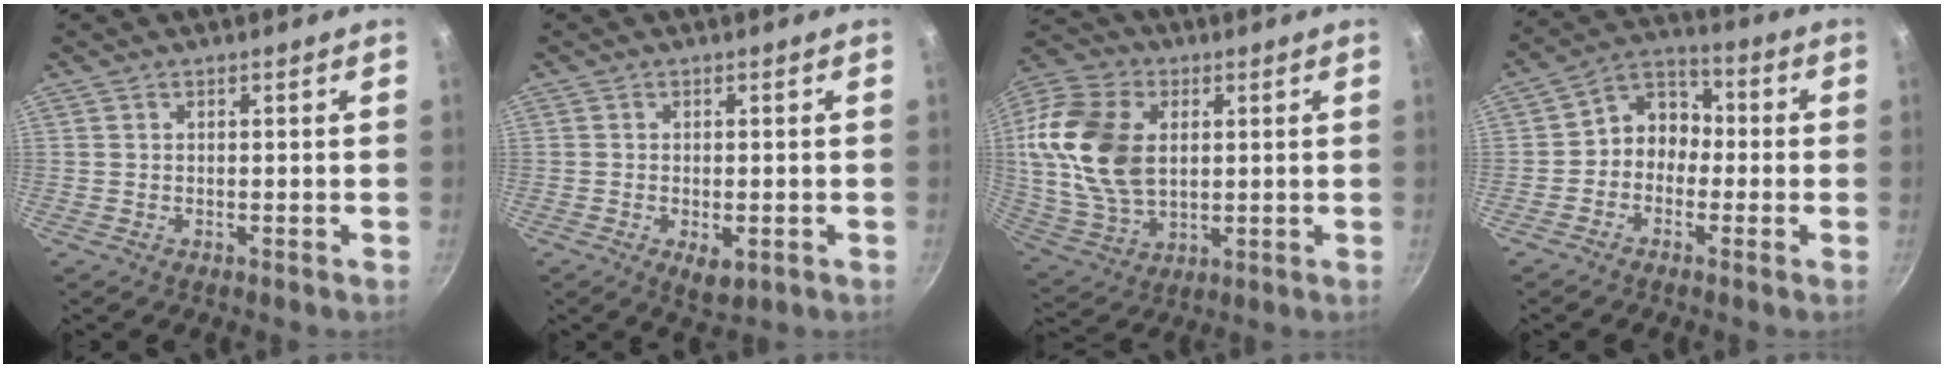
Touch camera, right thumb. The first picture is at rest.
{"total": 4.0, "force": [-1.2, 2.0, 3.2], "torque": [-0.042, -0.008, -0.012]}
{"total": 20.6, "force": [2.9, 14.1, 14.7], "torque": [-0.274, 0.004, 0.058]}
{"total": 7.8, "force": [-1.3, 6.5, 4.0], "torque": [-0.024, 0.039, -0.044]}